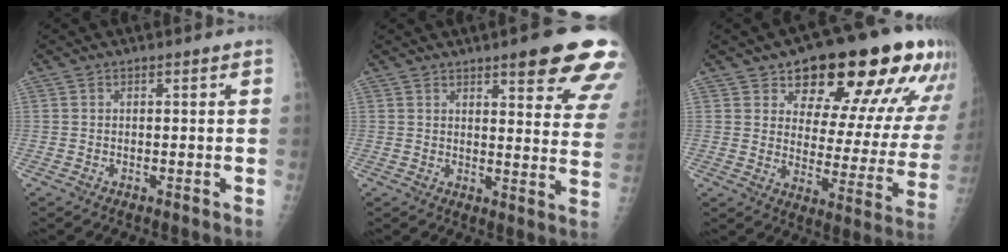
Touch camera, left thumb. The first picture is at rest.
{"total": 16.8, "force": [11.0, 3.7, 12.2], "torque": [-0.122, -0.047, 0.126]}
{"total": 23.3, "force": [13.3, 9.6, 16.6], "torque": [-0.178, -0.044, 0.183]}